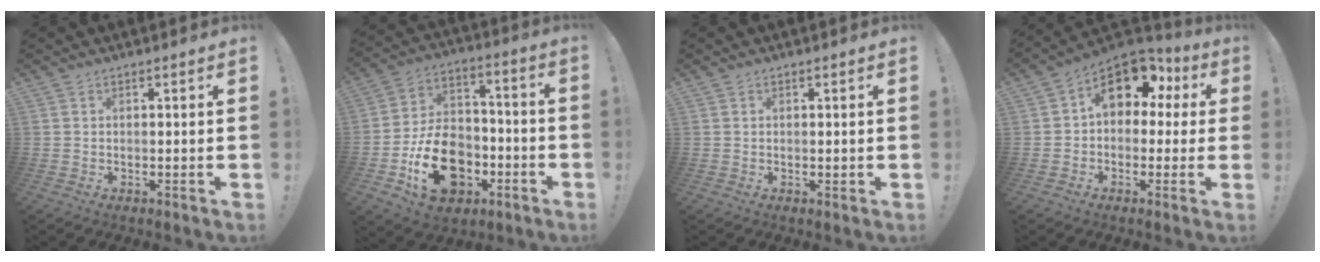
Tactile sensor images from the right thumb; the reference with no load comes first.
{"total": 19.3, "force": [-7.3, 13.9, 11.2], "torque": [-0.158, 0.055, -0.110]}
{"total": 0.6, "force": [0.2, 0.5, 0.3], "torque": [-0.007, 0.003, 0.003]}
{"total": 13.1, "force": [5.0, 8.4, 8.7], "torque": [-0.133, -0.014, 0.094]}